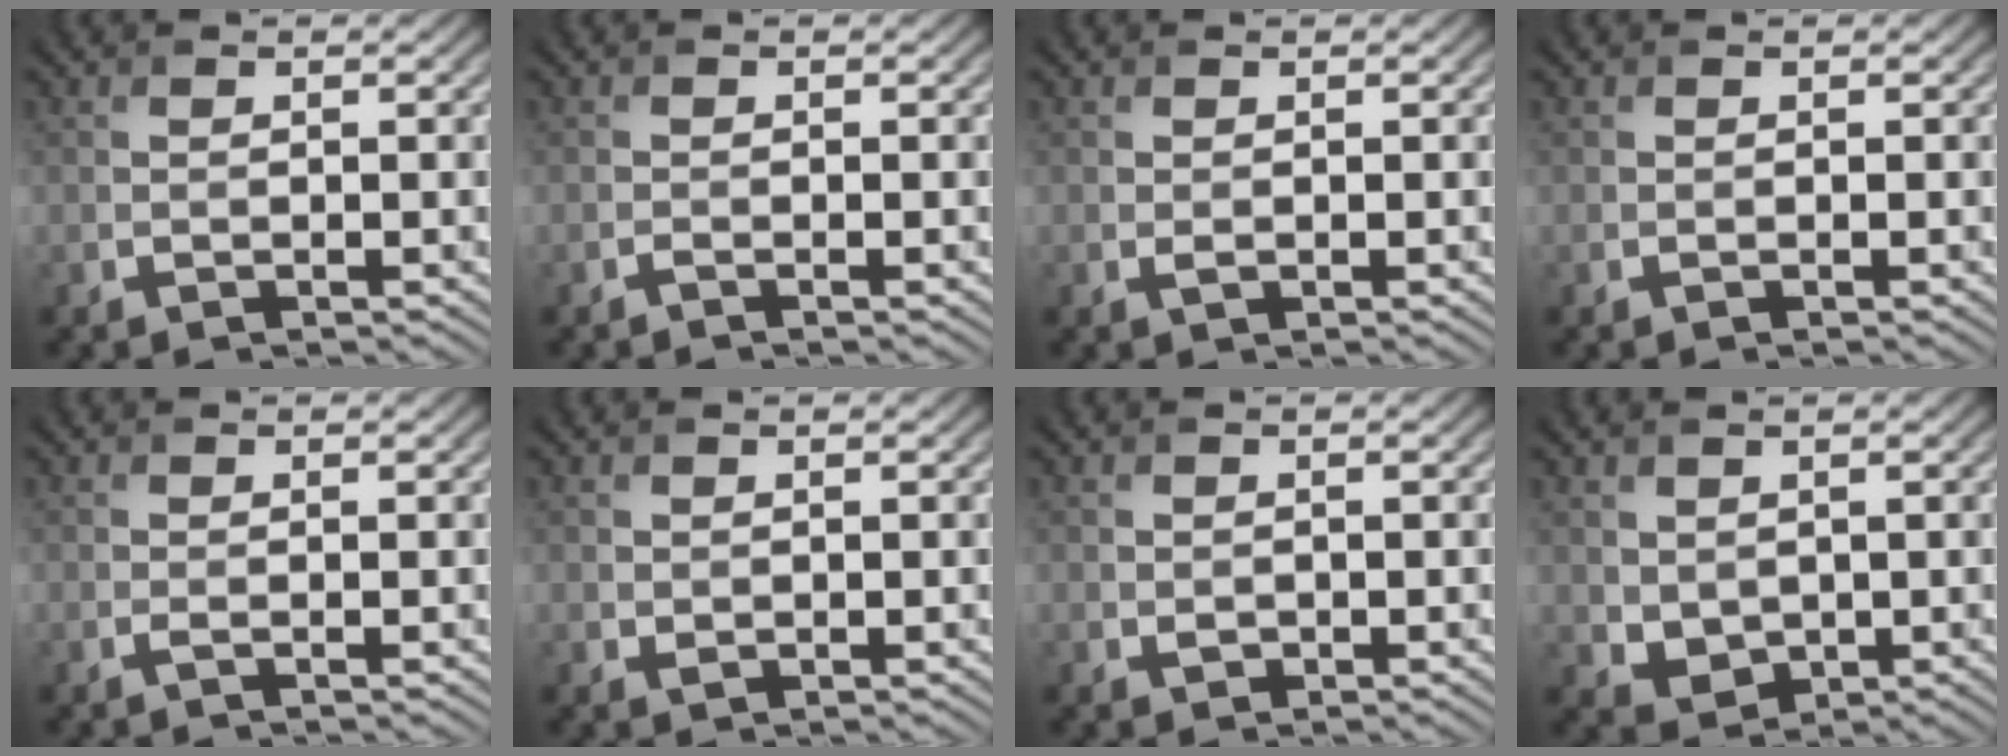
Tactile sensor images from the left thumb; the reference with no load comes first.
{"total": 0.5, "force": [-0.4, 0.0, 0.4], "torque": [-0.006, -0.001, -0.009]}
{"total": 0.5, "force": [0.0, 0.3, 0.5], "torque": [-0.010, -0.002, 0.001]}
{"total": 0.0}
{"total": 0.6, "force": [-0.1, 0.1, 0.5], "torque": [-0.015, -0.003, -0.003]}
{"total": 0.6, "force": [0.3, 0.5, 0.3], "torque": [-0.009, -0.003, 0.009]}
{"total": 0.7, "force": [-0.1, 0.6, 0.3], "torque": [-0.004, -0.005, 0.000]}
{"total": 2.8, "force": [1.0, 2.2, 1.4], "torque": [-0.040, -0.009, 0.025]}